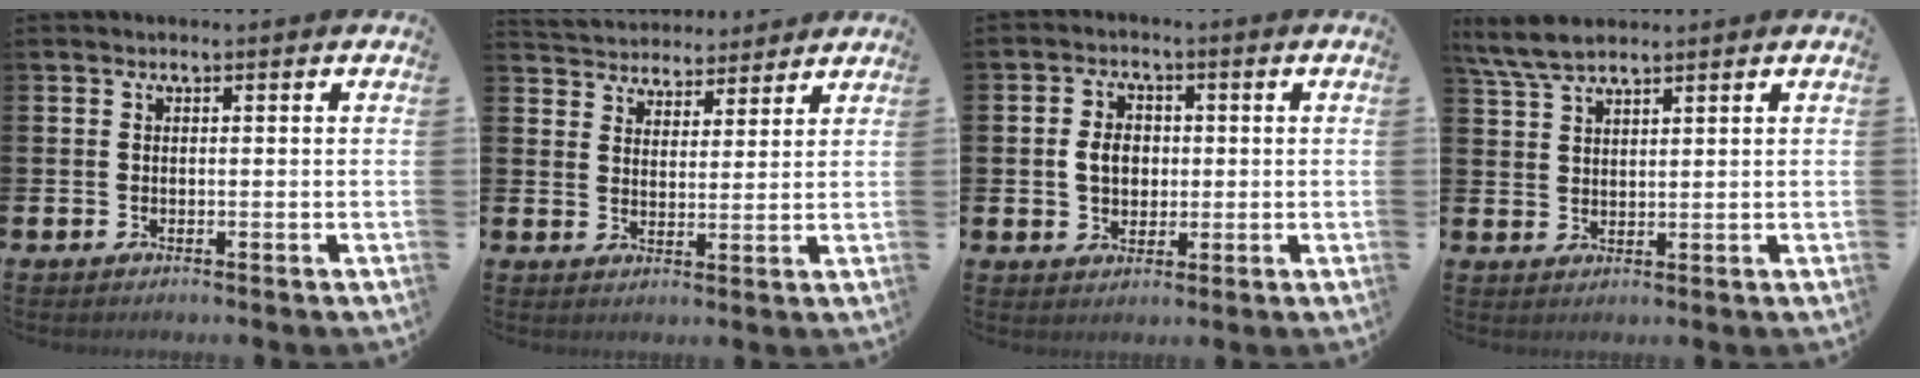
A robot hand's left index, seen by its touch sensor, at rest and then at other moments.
{"total": 4.2, "force": [4.0, 1.3, -0.7], "torque": [-0.010, -0.023, 0.071]}
{"total": 4.1, "force": [0.3, 3.3, 2.4], "torque": [-0.030, 0.004, -0.004]}
{"total": 5.3, "force": [4.6, 1.3, 2.4], "torque": [-0.051, -0.011, 0.083]}